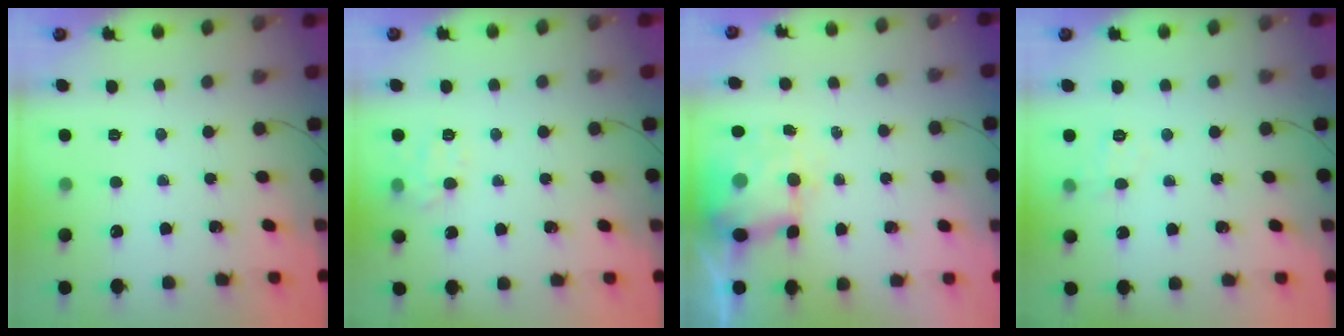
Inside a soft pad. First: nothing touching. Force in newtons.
{"total": 8.9, "press": 8.8, "slide": 1.2}
{"total": 5.4, "press": 5.2, "slide": 1.4}
{"total": 7.6, "press": 7.5, "slide": 1.6}